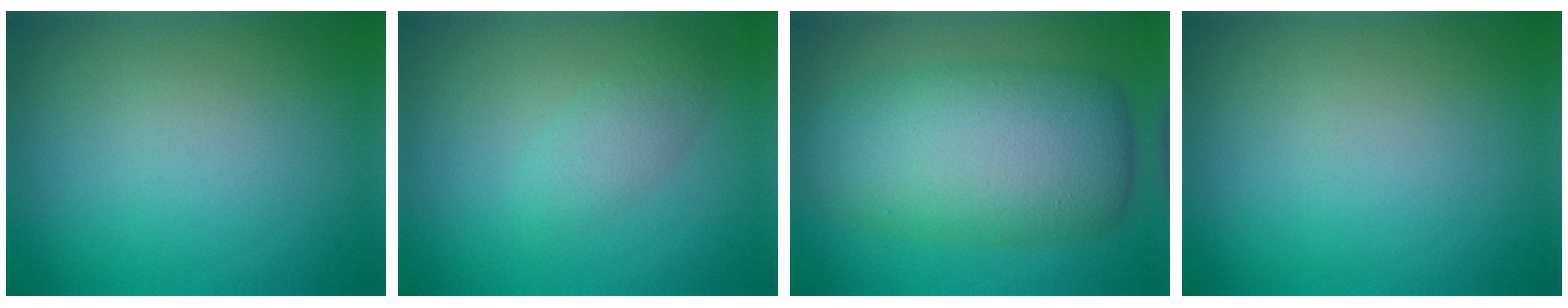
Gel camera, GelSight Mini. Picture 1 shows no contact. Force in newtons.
{"total": 1.7, "press": 1.7, "slide": 0.1}
{"total": 9.4, "press": 9.4, "slide": 0.5}
{"total": 0.0}